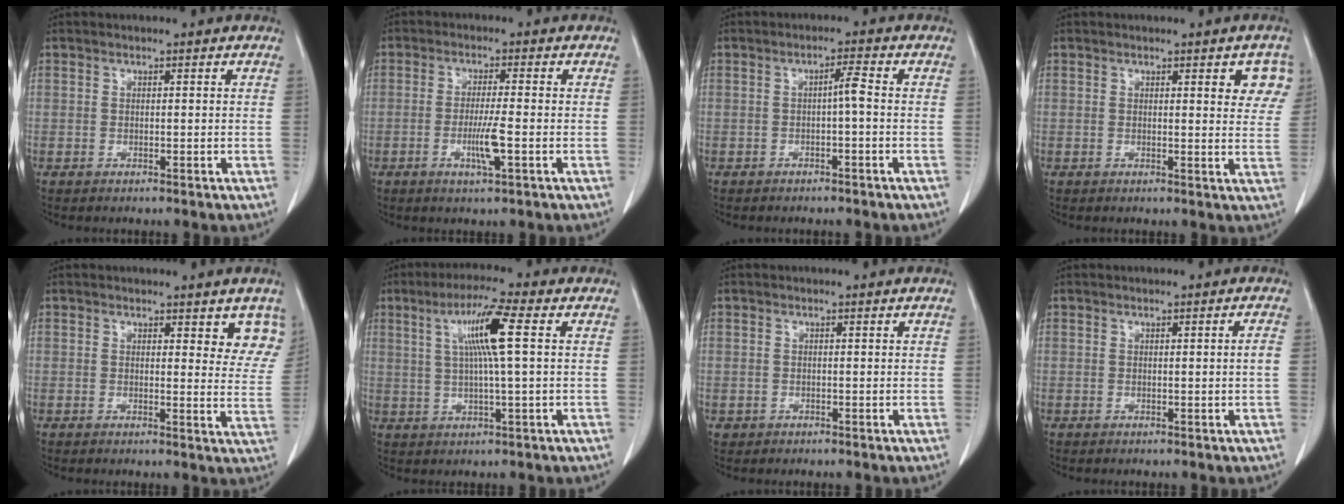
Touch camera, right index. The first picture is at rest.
{"total": 4.6, "force": [-1.4, -0.1, 4.4], "torque": [-0.085, -0.009, -0.024]}
{"total": 2.1, "force": [-0.4, 0.0, 2.0], "torque": [-0.034, 0.004, -0.007]}
{"total": 5.1, "force": [2.2, 1.3, 4.4], "torque": [-0.038, -0.003, 0.018]}
{"total": 6.3, "force": [4.8, 2.3, 3.3], "torque": [-0.019, -0.023, 0.038]}
{"total": 8.4, "force": [2.1, -0.5, 8.1], "torque": [-0.148, 0.008, 0.038]}
{"total": 0.9, "force": [-0.3, 0.9, 0.0], "torque": [0.000, 0.005, -0.005]}
{"total": 1.2, "force": [-0.1, -0.3, 1.1], "torque": [-0.019, -0.001, 0.001]}